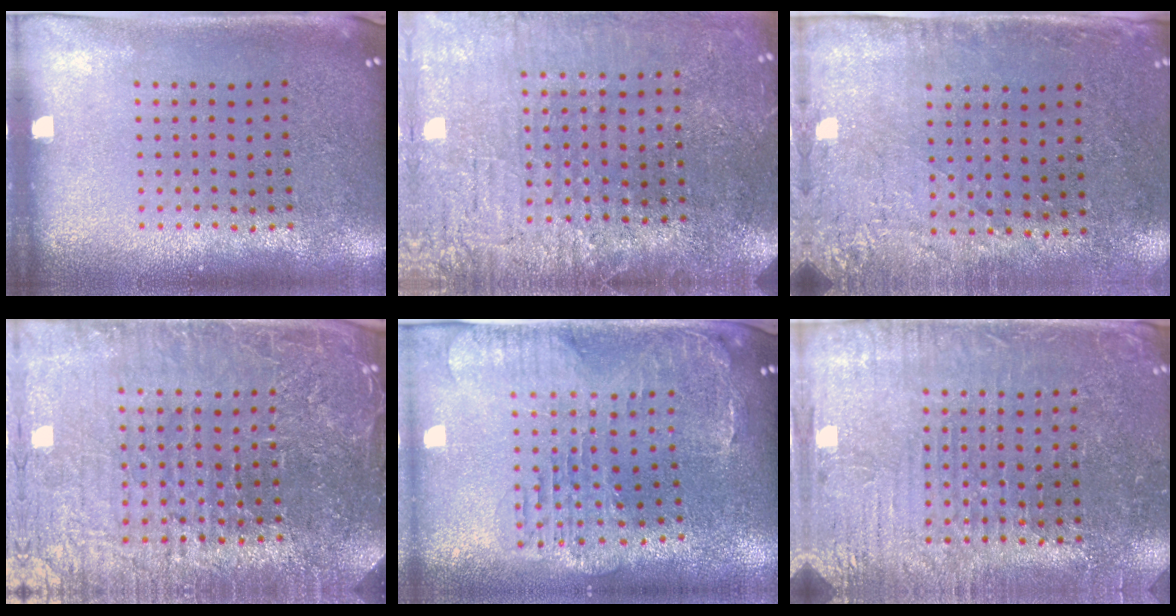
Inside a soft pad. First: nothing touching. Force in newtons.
{"total": 3.8, "press": 3.5, "slide": 1.4}
{"total": 2.9, "press": 2.3, "slide": 1.6}
{"total": 5.9, "press": 5.3, "slide": 2.6}
{"total": 1.5, "press": 1.4, "slide": 0.4}
{"total": 3.4, "press": 3.4, "slide": 0.6}